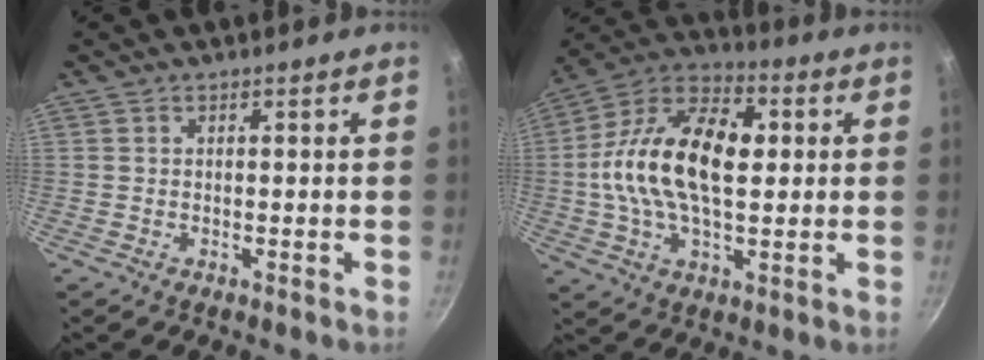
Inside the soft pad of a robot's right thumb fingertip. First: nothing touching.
{"total": 20.3, "force": [1.6, 11.4, 16.7], "torque": [-0.288, 0.028, 0.007]}